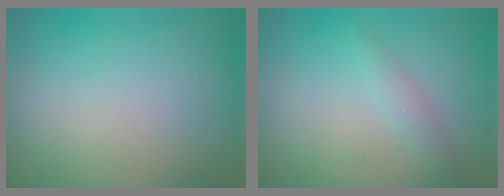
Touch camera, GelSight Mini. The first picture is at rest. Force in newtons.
{"total": 1.4, "press": 1.4, "slide": 0.0}